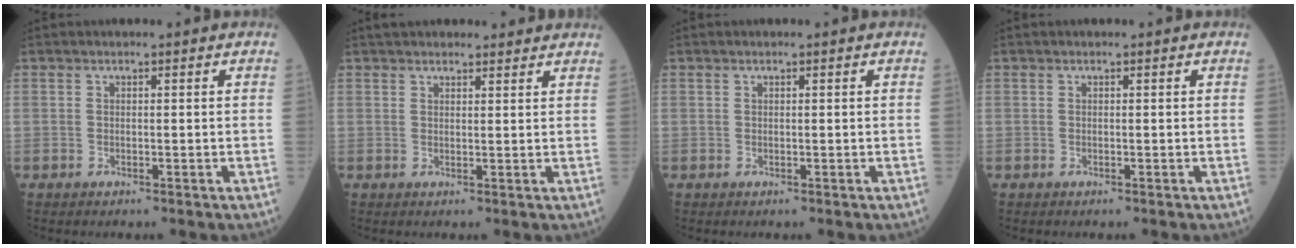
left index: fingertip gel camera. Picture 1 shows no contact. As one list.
[{"total": 6.8, "force": [6.2, 1.9, 2.0], "torque": [-0.017, 0.028, 0.077]}, {"total": 0.0}, {"total": 0.0}]